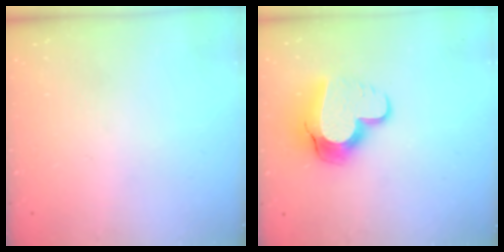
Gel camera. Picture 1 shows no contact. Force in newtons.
{"total": 13.8, "press": 13.7, "slide": 1.1}